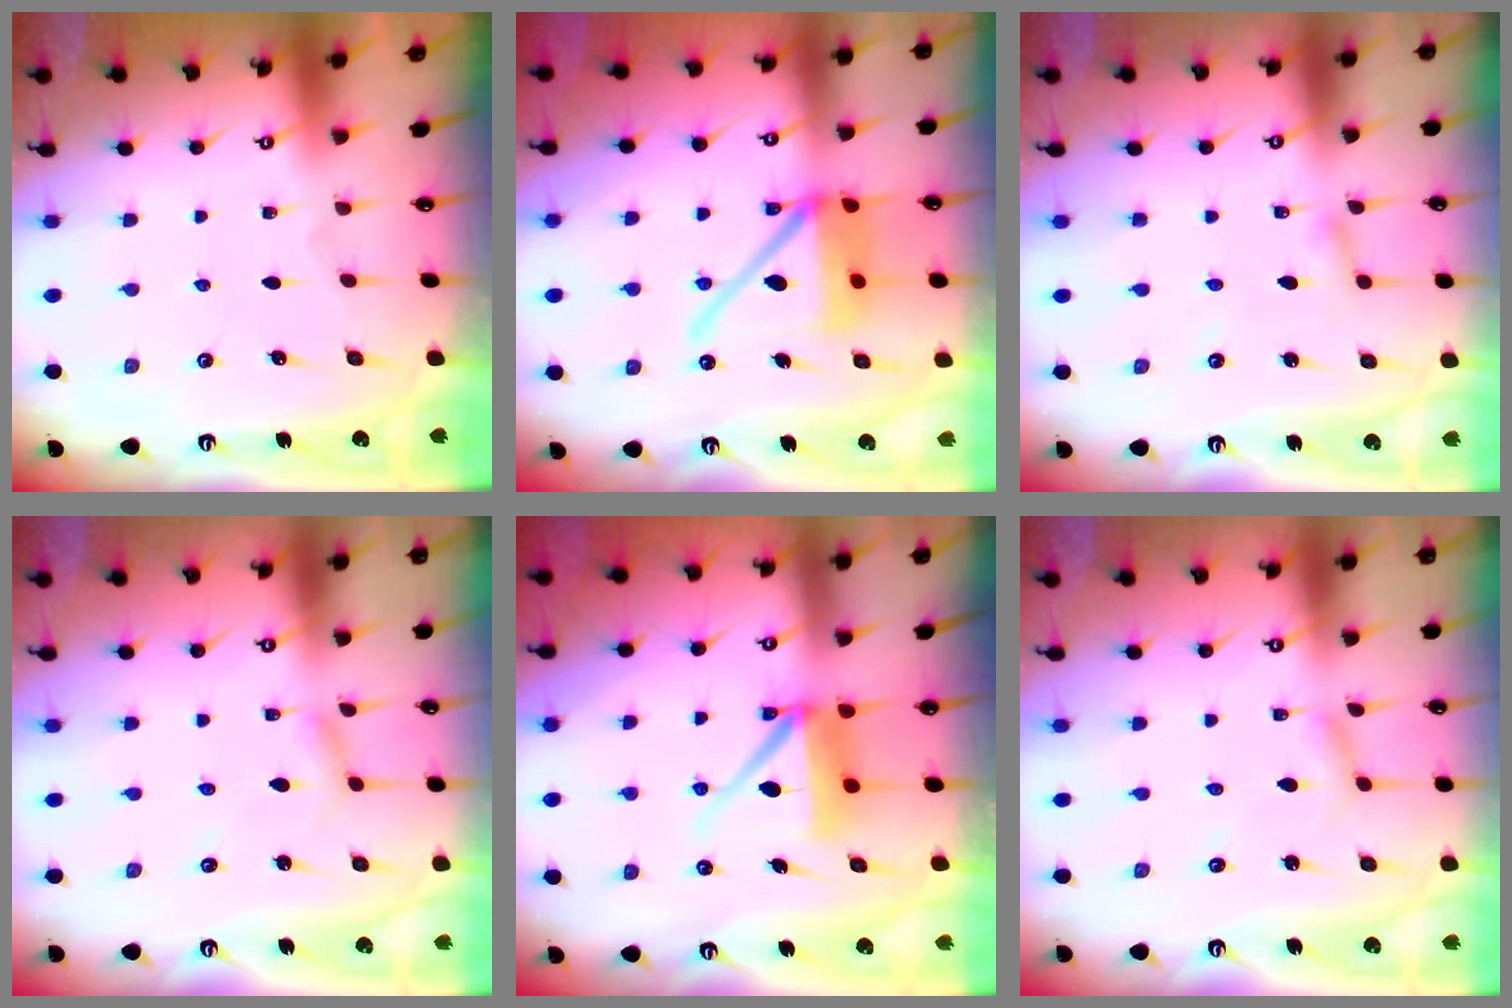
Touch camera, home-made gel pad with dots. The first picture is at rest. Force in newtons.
{"total": 14.7, "press": 14.6, "slide": 2.0}
{"total": 2.8, "press": 2.7, "slide": 0.3}
{"total": 2.2, "press": 2.2, "slide": 0.3}
{"total": 9.2, "press": 9.1, "slide": 1.1}
{"total": 2.2, "press": 2.2, "slide": 0.3}